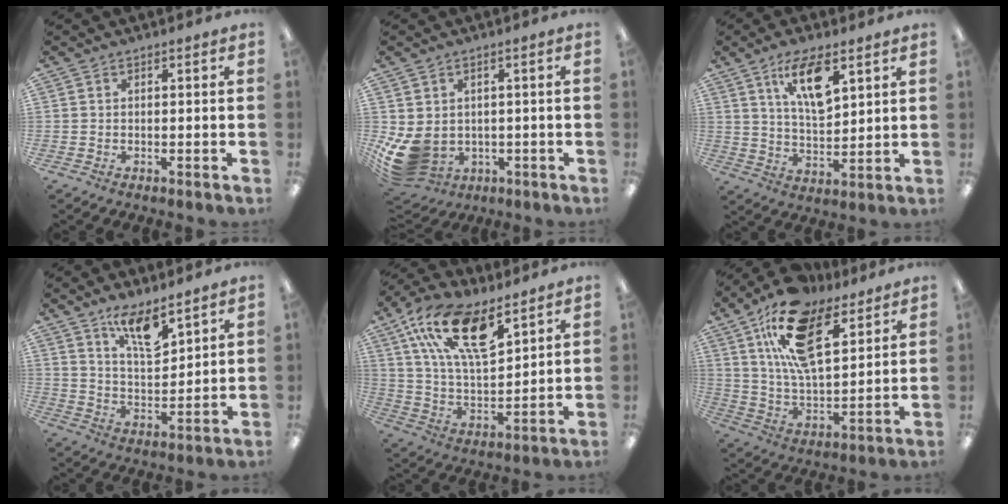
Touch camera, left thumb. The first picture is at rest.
{"total": 7.6, "force": [-0.5, 6.0, 4.7], "torque": [-0.123, -0.008, -0.002]}
{"total": 11.1, "force": [6.5, 4.2, 7.9], "torque": [-0.135, -0.022, 0.111]}
{"total": 9.7, "force": [7.2, 3.0, 5.8], "torque": [-0.101, -0.042, 0.125]}
{"total": 19.2, "force": [10.9, 8.0, 13.6], "torque": [-0.265, -0.047, 0.191]}
{"total": 19.9, "force": [11.7, 9.2, 13.3], "torque": [-0.241, -0.047, 0.206]}